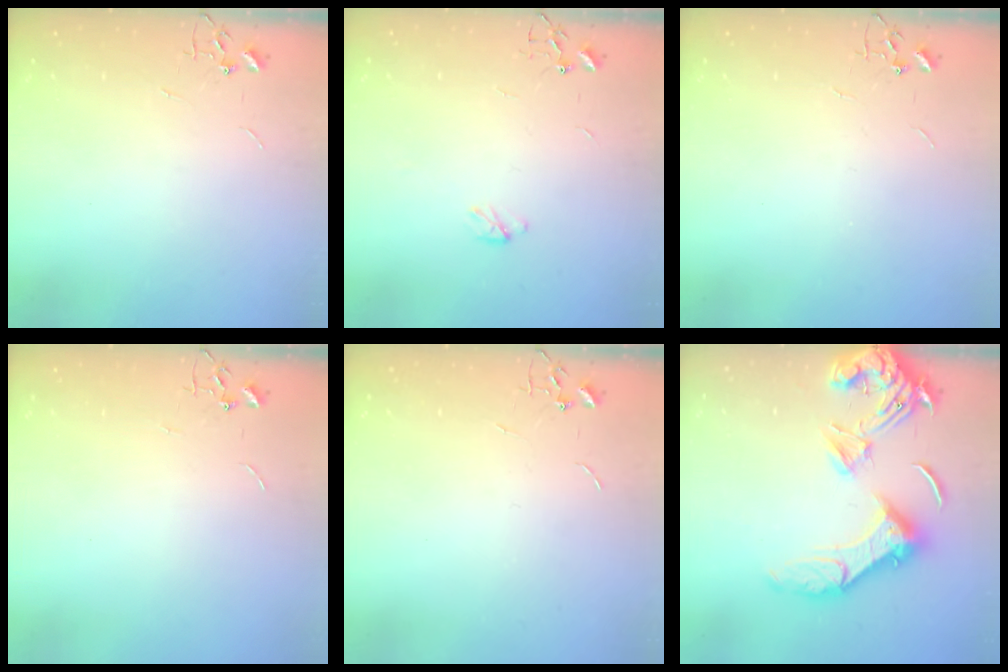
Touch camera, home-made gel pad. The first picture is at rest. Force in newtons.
{"total": 2.9, "press": 2.9, "slide": 0.4}
{"total": 0.0}
{"total": 0.0}
{"total": 0.0}
{"total": 20.0, "press": 19.8, "slide": 2.9}